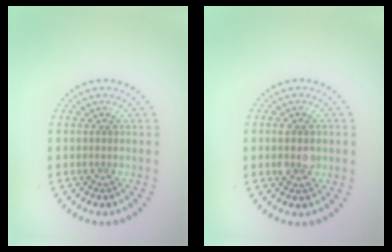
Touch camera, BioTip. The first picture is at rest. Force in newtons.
{"total": 2.8, "press": 2.8, "slide": 0.1}